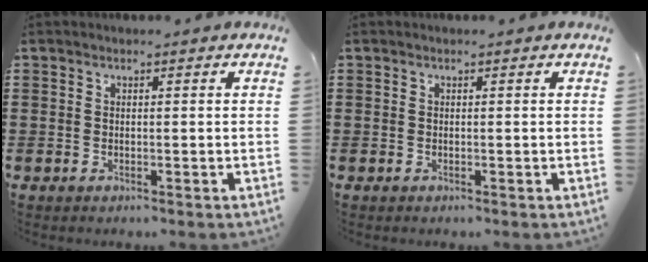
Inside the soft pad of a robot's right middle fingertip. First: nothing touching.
{"total": 0.0}